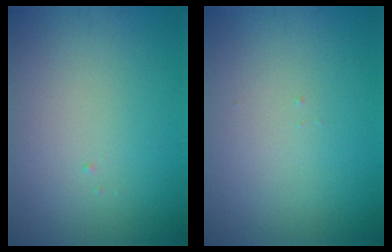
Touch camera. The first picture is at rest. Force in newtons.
{"total": 0.0}